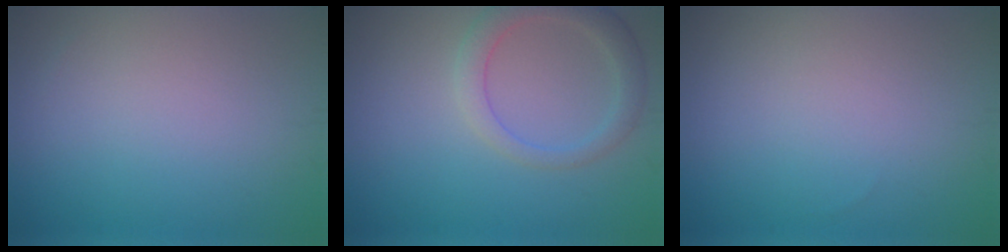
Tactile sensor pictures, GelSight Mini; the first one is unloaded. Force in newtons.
{"total": 3.0, "press": 2.9, "slide": 0.3}
{"total": 0.0}